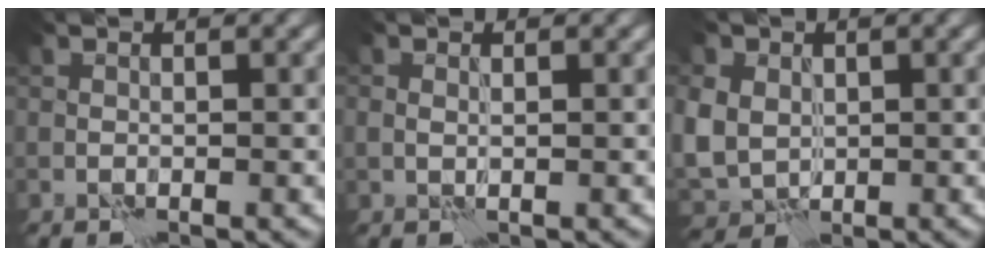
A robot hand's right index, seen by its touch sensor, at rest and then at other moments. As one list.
[{"total": 0.8, "force": [0.5, 0.4, 0.5], "torque": [-0.010, -0.002, 0.009]}, {"total": 6.0, "force": [0.9, 5.1, 3.1], "torque": [-0.084, 0.004, 0.004]}]